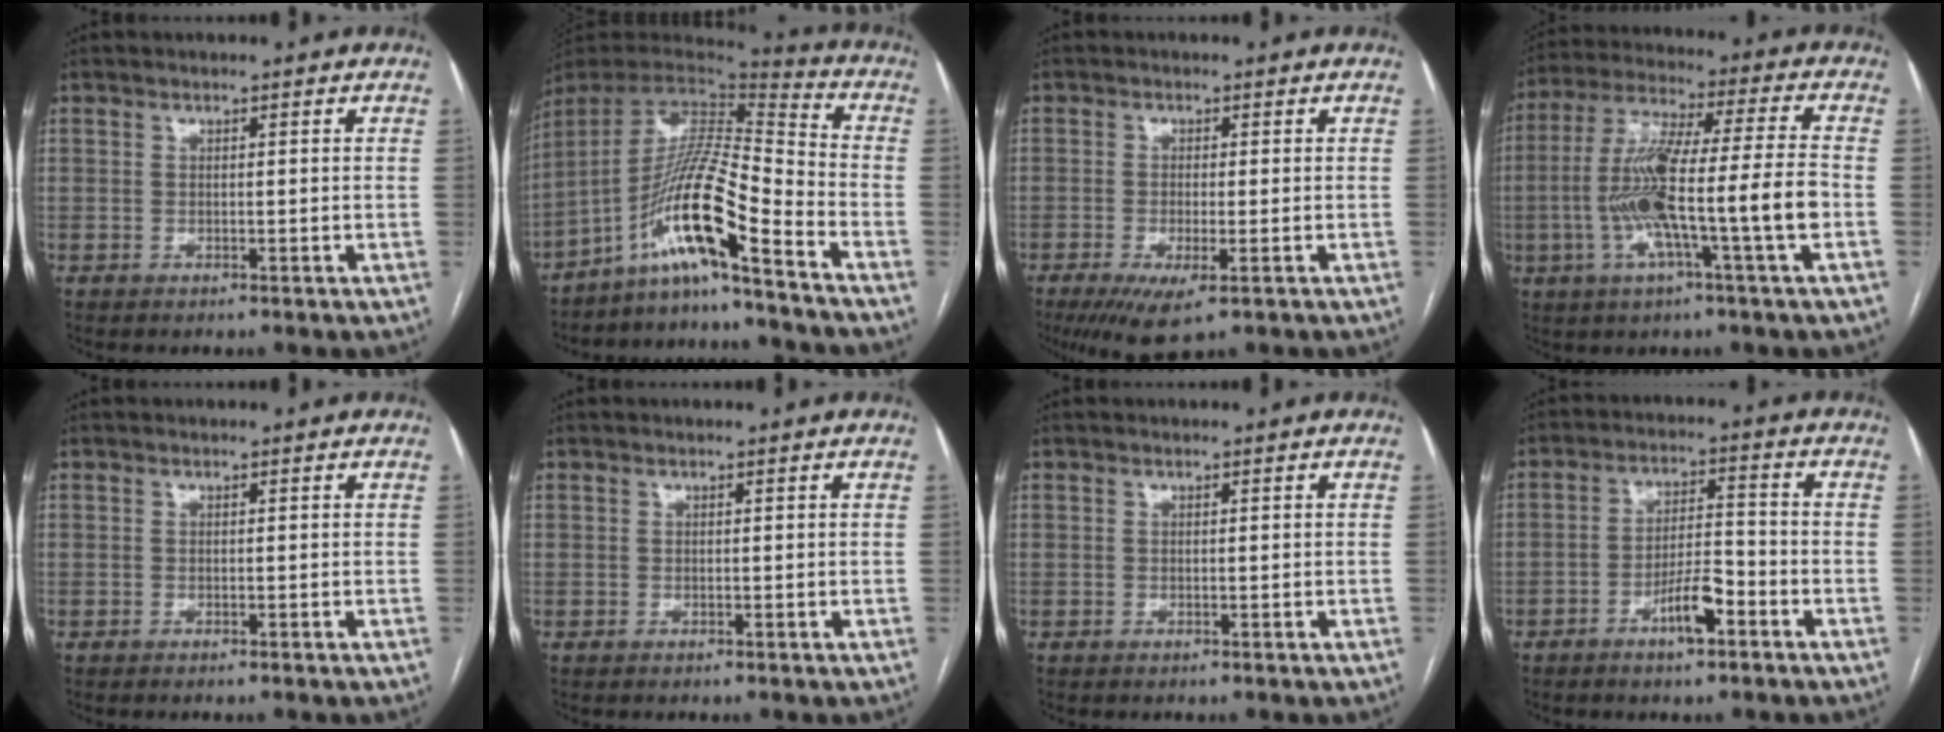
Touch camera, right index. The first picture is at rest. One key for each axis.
{"total": 14.7, "fx": -9.5, "fy": -0.8, "fz": 11.1, "tx": -0.204, "ty": 0.010, "tz": -0.175}
{"total": 5.8, "fx": -2.8, "fy": 1.2, "fz": 4.9, "tx": -0.082, "ty": -0.014, "tz": -0.043}
{"total": 15.7, "fx": -3.5, "fy": 0.0, "fz": 15.3, "tx": -0.289, "ty": 0.007, "tz": -0.069}
{"total": 0.0}
{"total": 0.0}
{"total": 0.0}
{"total": 6.5, "fx": -3.5, "fy": 1.5, "fz": 5.2, "tx": -0.097, "ty": 0.006, "tz": -0.060}